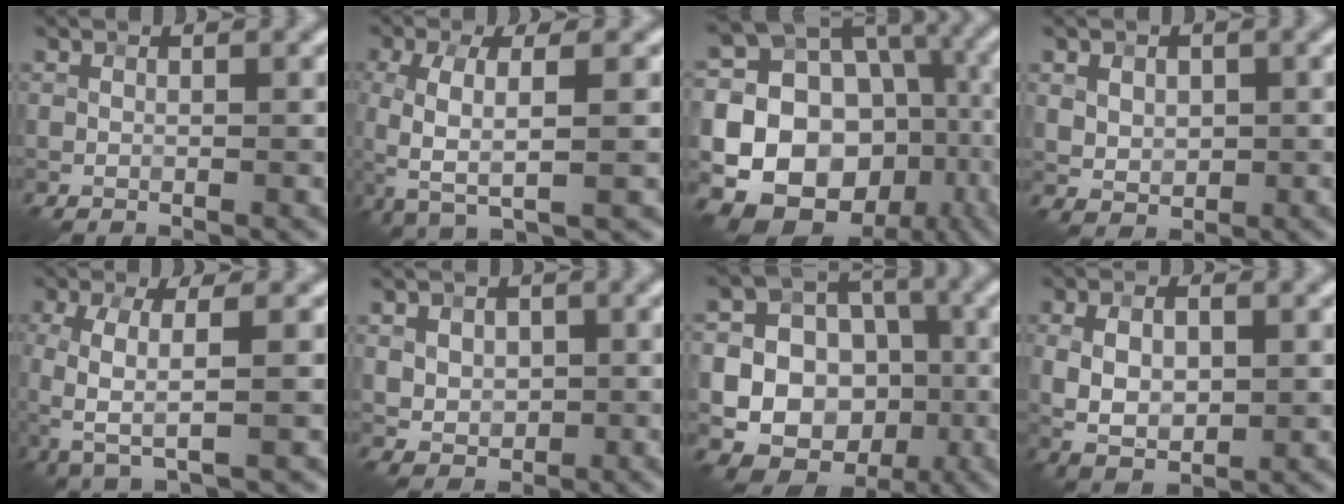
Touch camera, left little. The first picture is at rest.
{"total": 5.6, "force": [-1.0, 2.0, 5.2], "torque": [-0.113, -0.006, -0.019]}
{"total": 20.8, "force": [-4.8, 18.2, 8.8], "torque": [-0.171, -0.011, -0.085]}
{"total": 2.4, "force": [0.4, 1.9, 1.3], "torque": [-0.026, -0.003, 0.010]}
{"total": 5.0, "force": [-0.7, 1.6, 4.6], "torque": [-0.098, -0.004, -0.014]}
{"total": 3.3, "force": [0.4, 2.7, 1.8], "torque": [-0.036, 0.006, 0.003]}
{"total": 13.7, "force": [-3.4, 12.4, 4.7], "torque": [-0.085, -0.001, -0.065]}
{"total": 5.6, "force": [-0.2, 3.2, 4.6], "torque": [-0.096, -0.003, 0.000]}